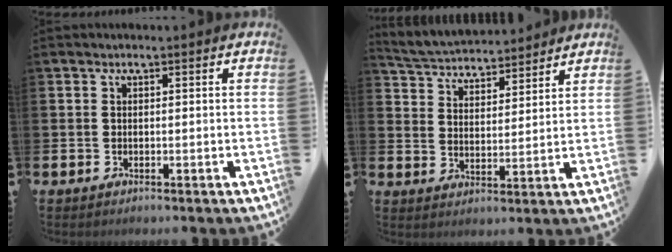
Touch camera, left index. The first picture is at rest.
{"total": 4.8, "force": [4.7, 0.8, 0.1], "torque": [-0.026, -0.033, 0.081]}